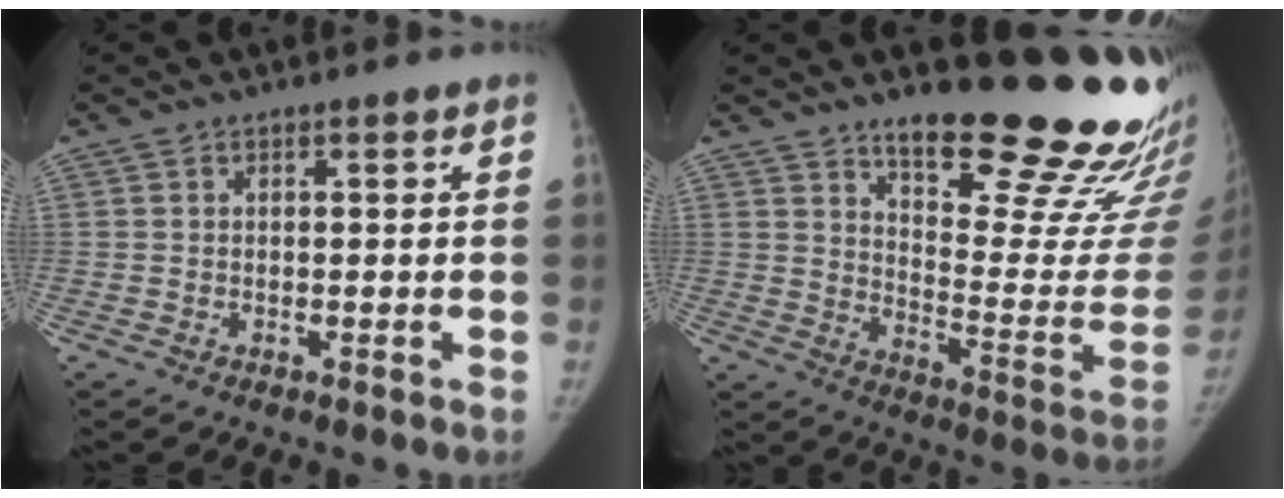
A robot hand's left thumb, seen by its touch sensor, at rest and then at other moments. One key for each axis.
{"total": 24.6, "fx": 19.0, "fy": 6.4, "fz": 14.1, "tx": -0.150, "ty": -0.158, "tz": 0.259}